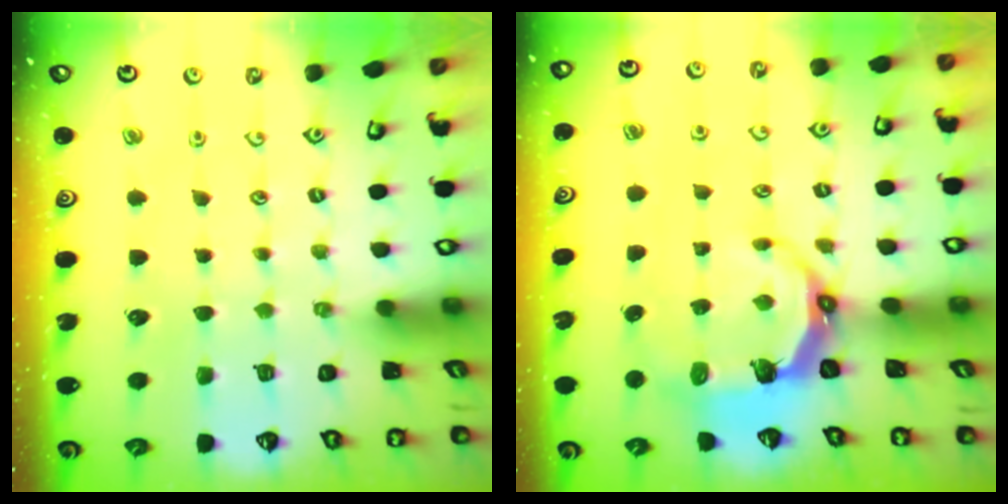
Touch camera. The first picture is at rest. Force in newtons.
{"total": 6.8, "press": 5.2, "slide": 4.4}